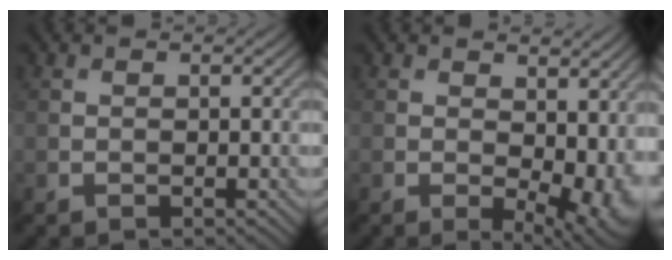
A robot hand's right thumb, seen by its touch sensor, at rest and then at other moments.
{"total": 9.2, "force": [0.2, 5.5, 7.4], "torque": [-0.096, -0.021, 0.027]}